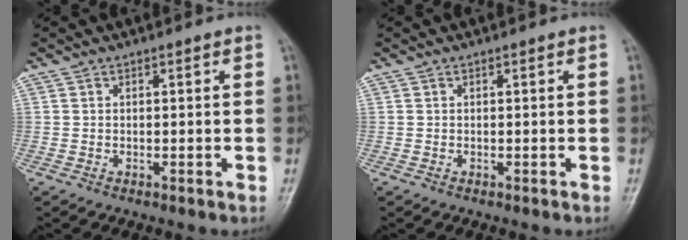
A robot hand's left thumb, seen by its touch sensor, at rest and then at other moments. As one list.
[{"total": 0.0}]